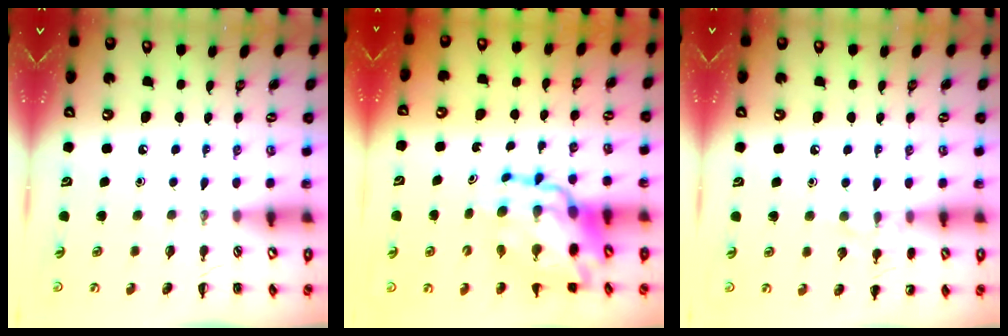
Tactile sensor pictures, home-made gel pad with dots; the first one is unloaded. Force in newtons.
{"total": 14.5, "press": 14.0, "slide": 3.7}
{"total": 7.1, "press": 6.8, "slide": 2.0}